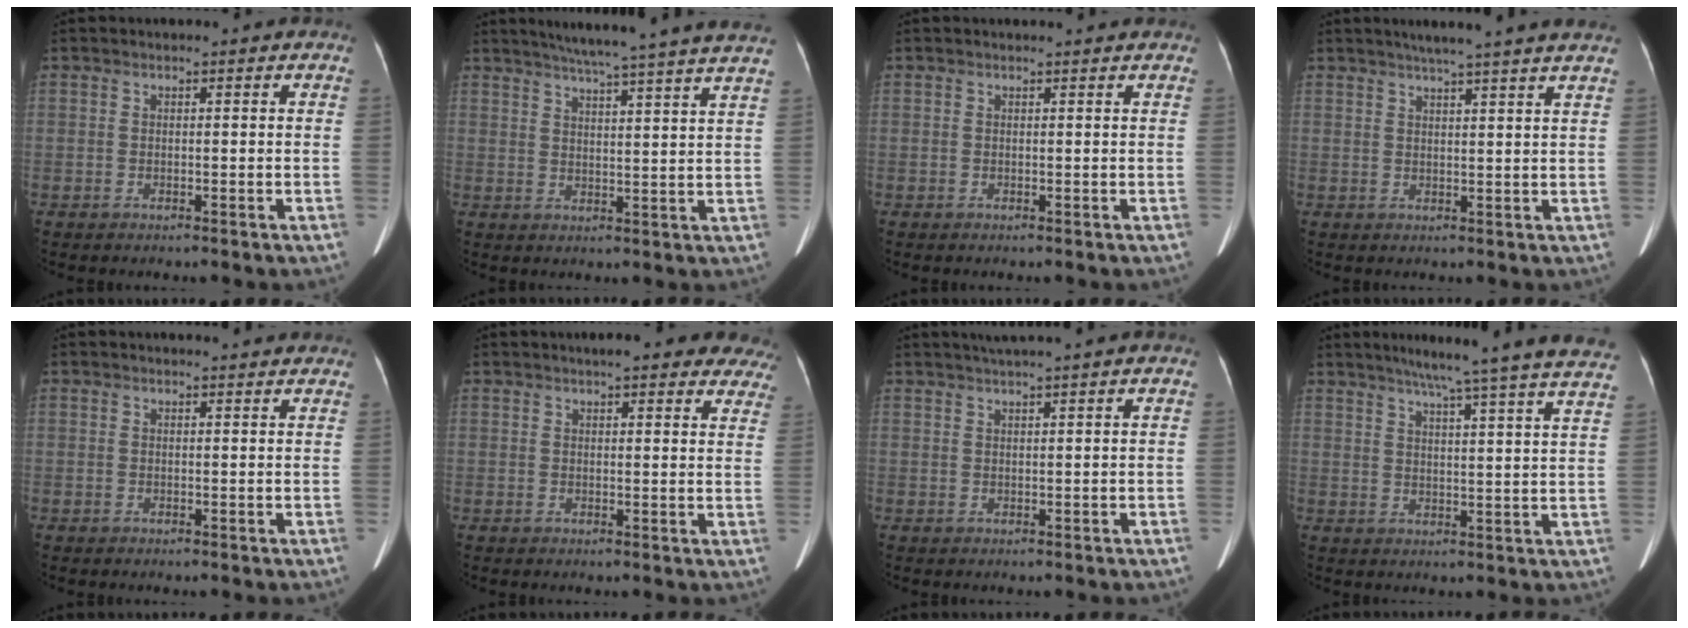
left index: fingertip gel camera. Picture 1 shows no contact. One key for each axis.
{"total": 18.7, "fx": 16.3, "fy": -1.5, "fz": 9.0, "tx": -0.143, "ty": -0.015, "tz": 0.204}
{"total": 1.3, "fx": 1.3, "fy": 0.2, "fz": 0.2, "tx": -0.010, "ty": 0.015, "tz": 0.015}
{"total": 11.0, "fx": 9.2, "fy": -0.9, "fz": 6.0, "tx": -0.082, "ty": 0.016, "tz": 0.101}
{"total": 2.0, "fx": 1.9, "fy": 0.6, "fz": 0.2, "tx": -0.007, "ty": 0.015, "tz": 0.019}
{"total": 14.6, "fx": 12.9, "fy": 3.4, "fz": 6.0, "tx": -0.038, "ty": 0.001, "tz": 0.132}
{"total": 2.2, "fx": 1.8, "fy": -0.7, "fz": 1.2, "tx": -0.016, "ty": 0.011, "tz": 0.036}
{"total": 21.7, "fx": 18.9, "fy": -1.4, "fz": 10.4, "tx": -0.157, "ty": -0.033, "tz": 0.230}